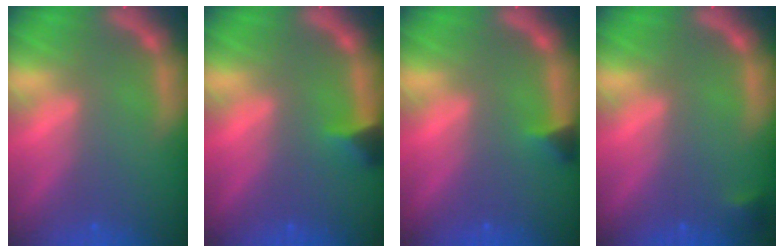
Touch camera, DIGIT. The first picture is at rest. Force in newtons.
{"total": 1.9}
{"total": 1.4}
{"total": 0.9}